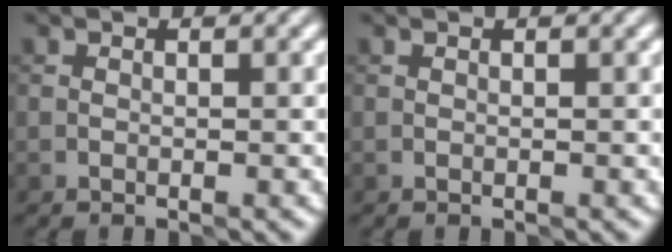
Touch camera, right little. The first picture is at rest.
{"total": 0.0}